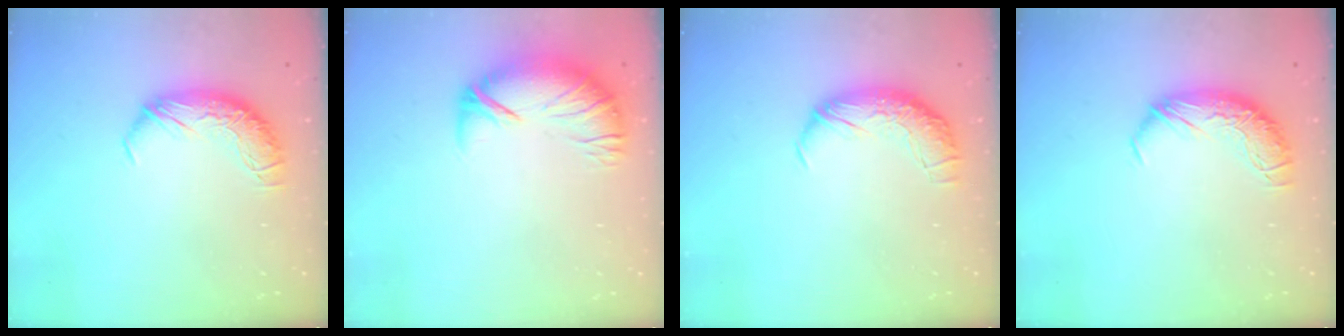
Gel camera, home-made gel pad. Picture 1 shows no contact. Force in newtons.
{"total": 2.8, "press": 1.7, "slide": 2.3}
{"total": 2.4, "press": 1.0, "slide": 2.2}
{"total": 0.0}